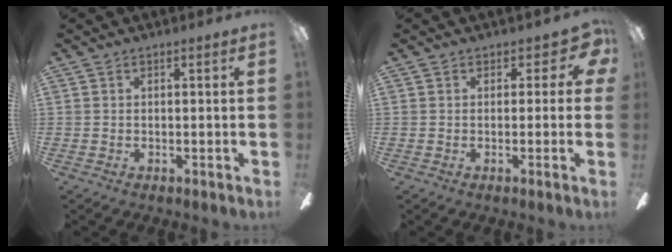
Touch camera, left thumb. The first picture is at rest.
{"total": 4.2, "force": [1.3, 2.9, 2.7], "torque": [-0.027, -0.002, 0.022]}